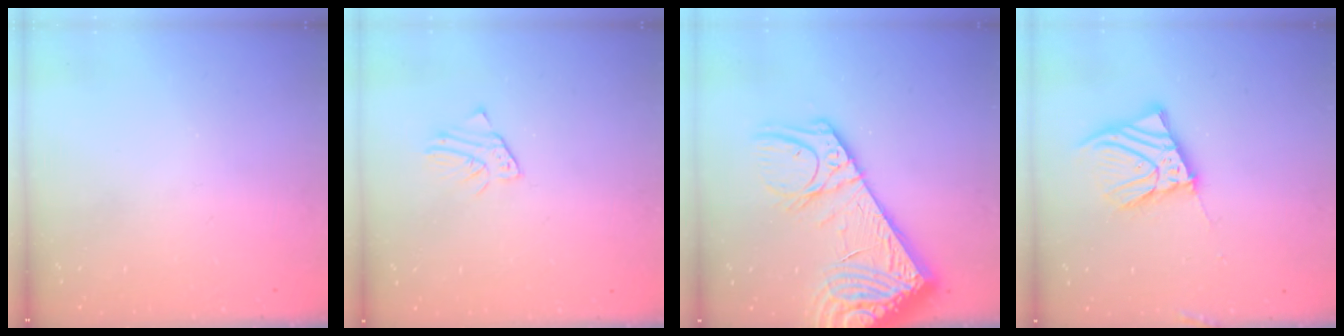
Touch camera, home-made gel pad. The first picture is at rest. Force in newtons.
{"total": 1.5, "press": 1.5, "slide": 0.2}
{"total": 22.3, "press": 21.7, "slide": 4.9}
{"total": 11.8, "press": 11.7, "slide": 1.6}